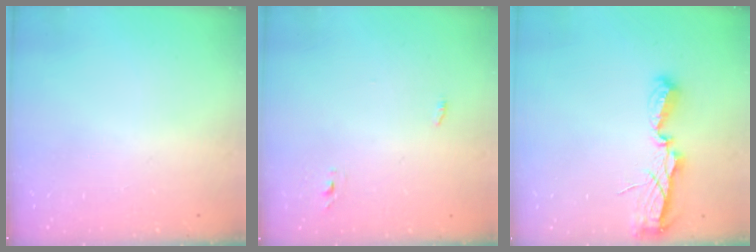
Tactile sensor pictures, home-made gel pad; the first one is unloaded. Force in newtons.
{"total": 2.7, "press": 2.6, "slide": 0.8}
{"total": 7.1, "press": 7.1, "slide": 0.5}